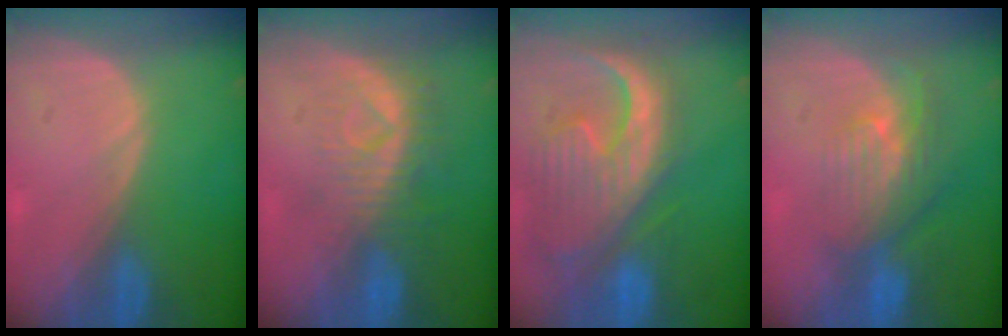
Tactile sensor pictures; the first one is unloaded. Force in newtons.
{"total": 8.3, "press": 7.4, "slide": 3.7}
{"total": 13.3, "press": 11.5, "slide": 6.7}
{"total": 7.9, "press": 7.0, "slide": 3.5}